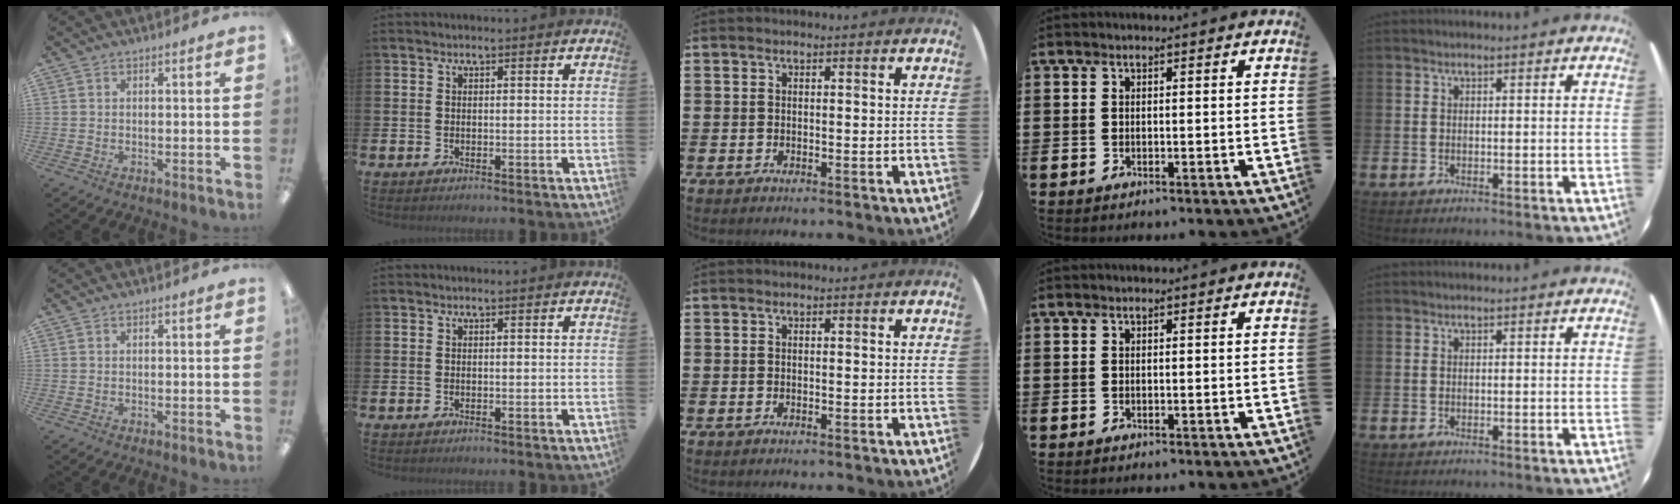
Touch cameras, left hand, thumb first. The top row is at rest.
{}